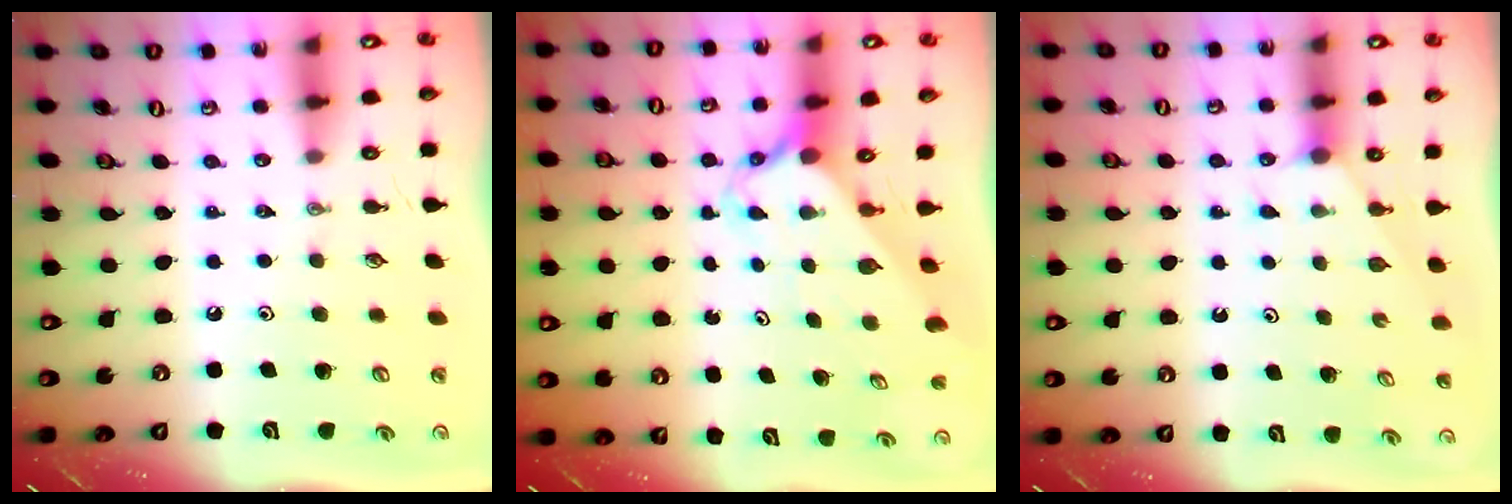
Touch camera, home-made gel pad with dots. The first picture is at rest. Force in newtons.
{"total": 2.7, "press": 2.7, "slide": 0.3}
{"total": 2.0, "press": 2.0, "slide": 0.2}